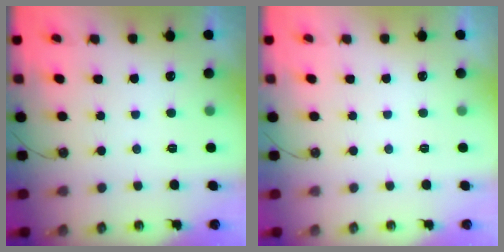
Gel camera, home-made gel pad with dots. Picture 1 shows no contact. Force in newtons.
{"total": 0.0}